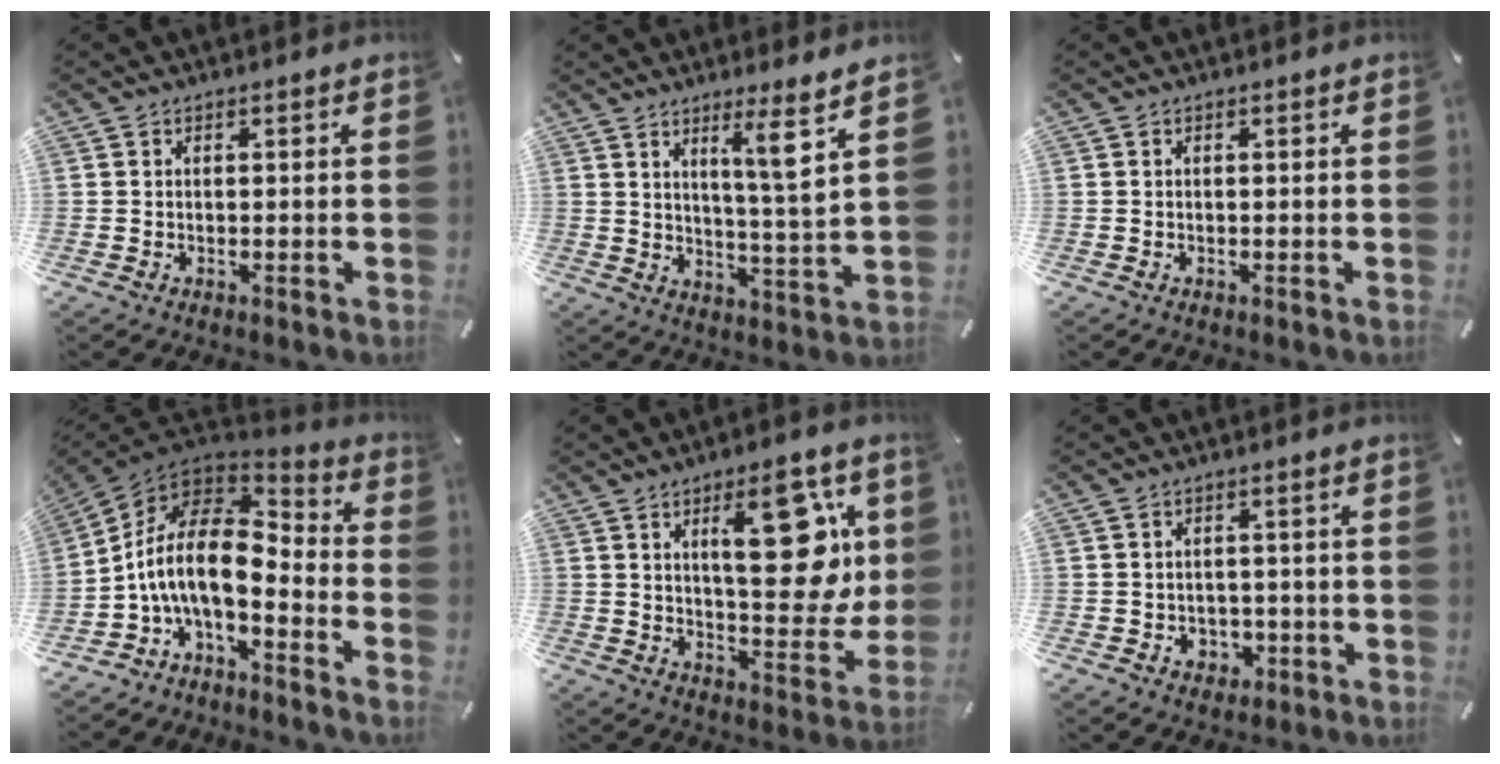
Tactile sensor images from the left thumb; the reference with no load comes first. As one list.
[{"total": 8.5, "force": [4.9, -0.1, 7.0], "torque": [-0.116, -0.034, 0.074]}, {"total": 0.0}, {"total": 13.9, "force": [-1.8, 7.5, 11.6], "torque": [-0.257, -0.009, -0.036]}, {"total": 19.9, "force": [7.1, 8.7, 16.4], "torque": [-0.206, -0.031, 0.106]}, {"total": 3.5, "force": [-0.8, 3.2, 1.0], "torque": [-0.006, -0.002, -0.018]}]